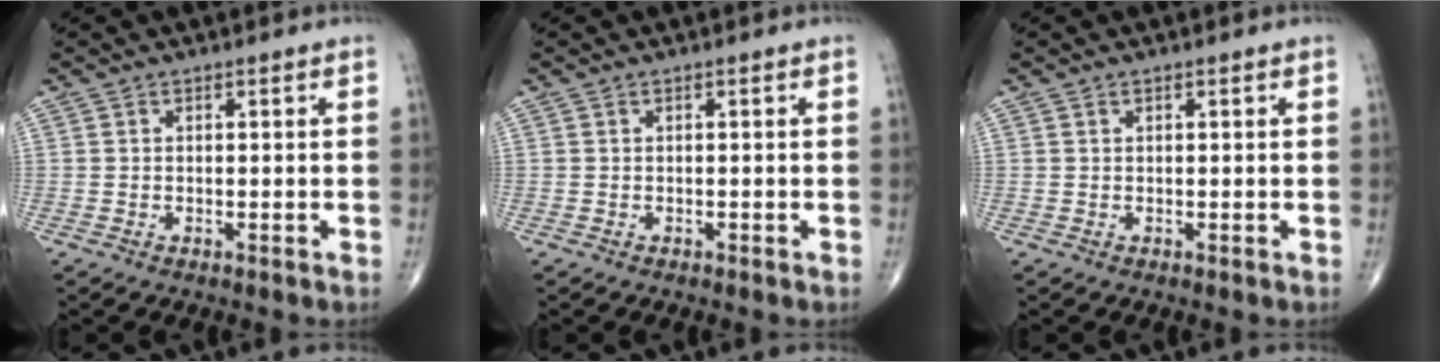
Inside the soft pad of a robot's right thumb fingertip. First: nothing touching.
{"total": 0.0}
{"total": 0.0}